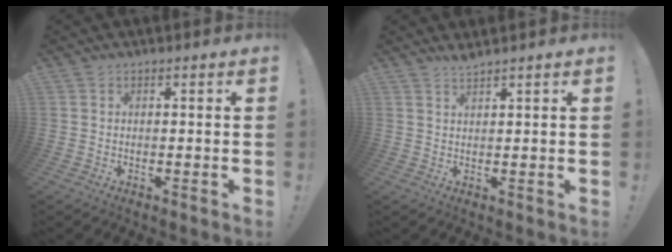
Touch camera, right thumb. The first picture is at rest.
{"total": 2.0, "force": [1.8, -0.4, 0.7], "torque": [-0.008, -0.012, 0.031]}